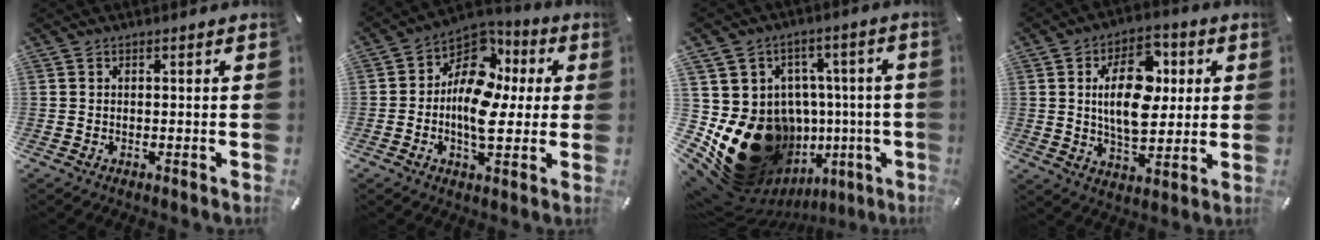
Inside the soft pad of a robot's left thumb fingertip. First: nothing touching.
{"total": 14.2, "force": [-0.1, 10.0, 10.1], "torque": [-0.173, -0.011, -0.004]}
{"total": 25.1, "force": [-7.3, 18.1, 15.7], "torque": [-0.236, 0.009, -0.062]}
{"total": 15.6, "force": [3.0, 9.7, 11.9], "torque": [-0.203, 0.005, 0.047]}